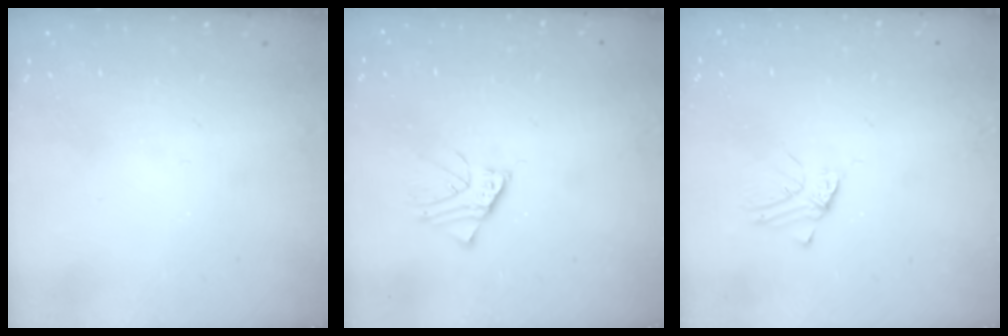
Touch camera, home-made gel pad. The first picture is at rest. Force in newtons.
{"total": 2.2, "press": 2.2, "slide": 0.1}
{"total": 2.1, "press": 2.1, "slide": 0.2}